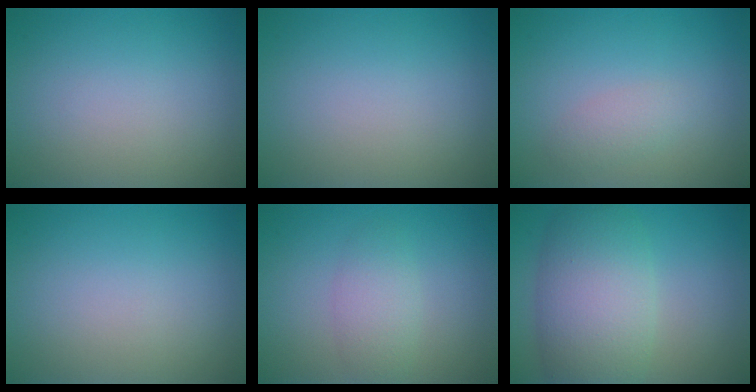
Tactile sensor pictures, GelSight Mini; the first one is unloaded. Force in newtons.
{"total": 0.0}
{"total": 1.3, "press": 1.3, "slide": 0.0}
{"total": 0.0}
{"total": 2.4, "press": 2.4, "slide": 0.1}
{"total": 7.9, "press": 7.9, "slide": 0.4}